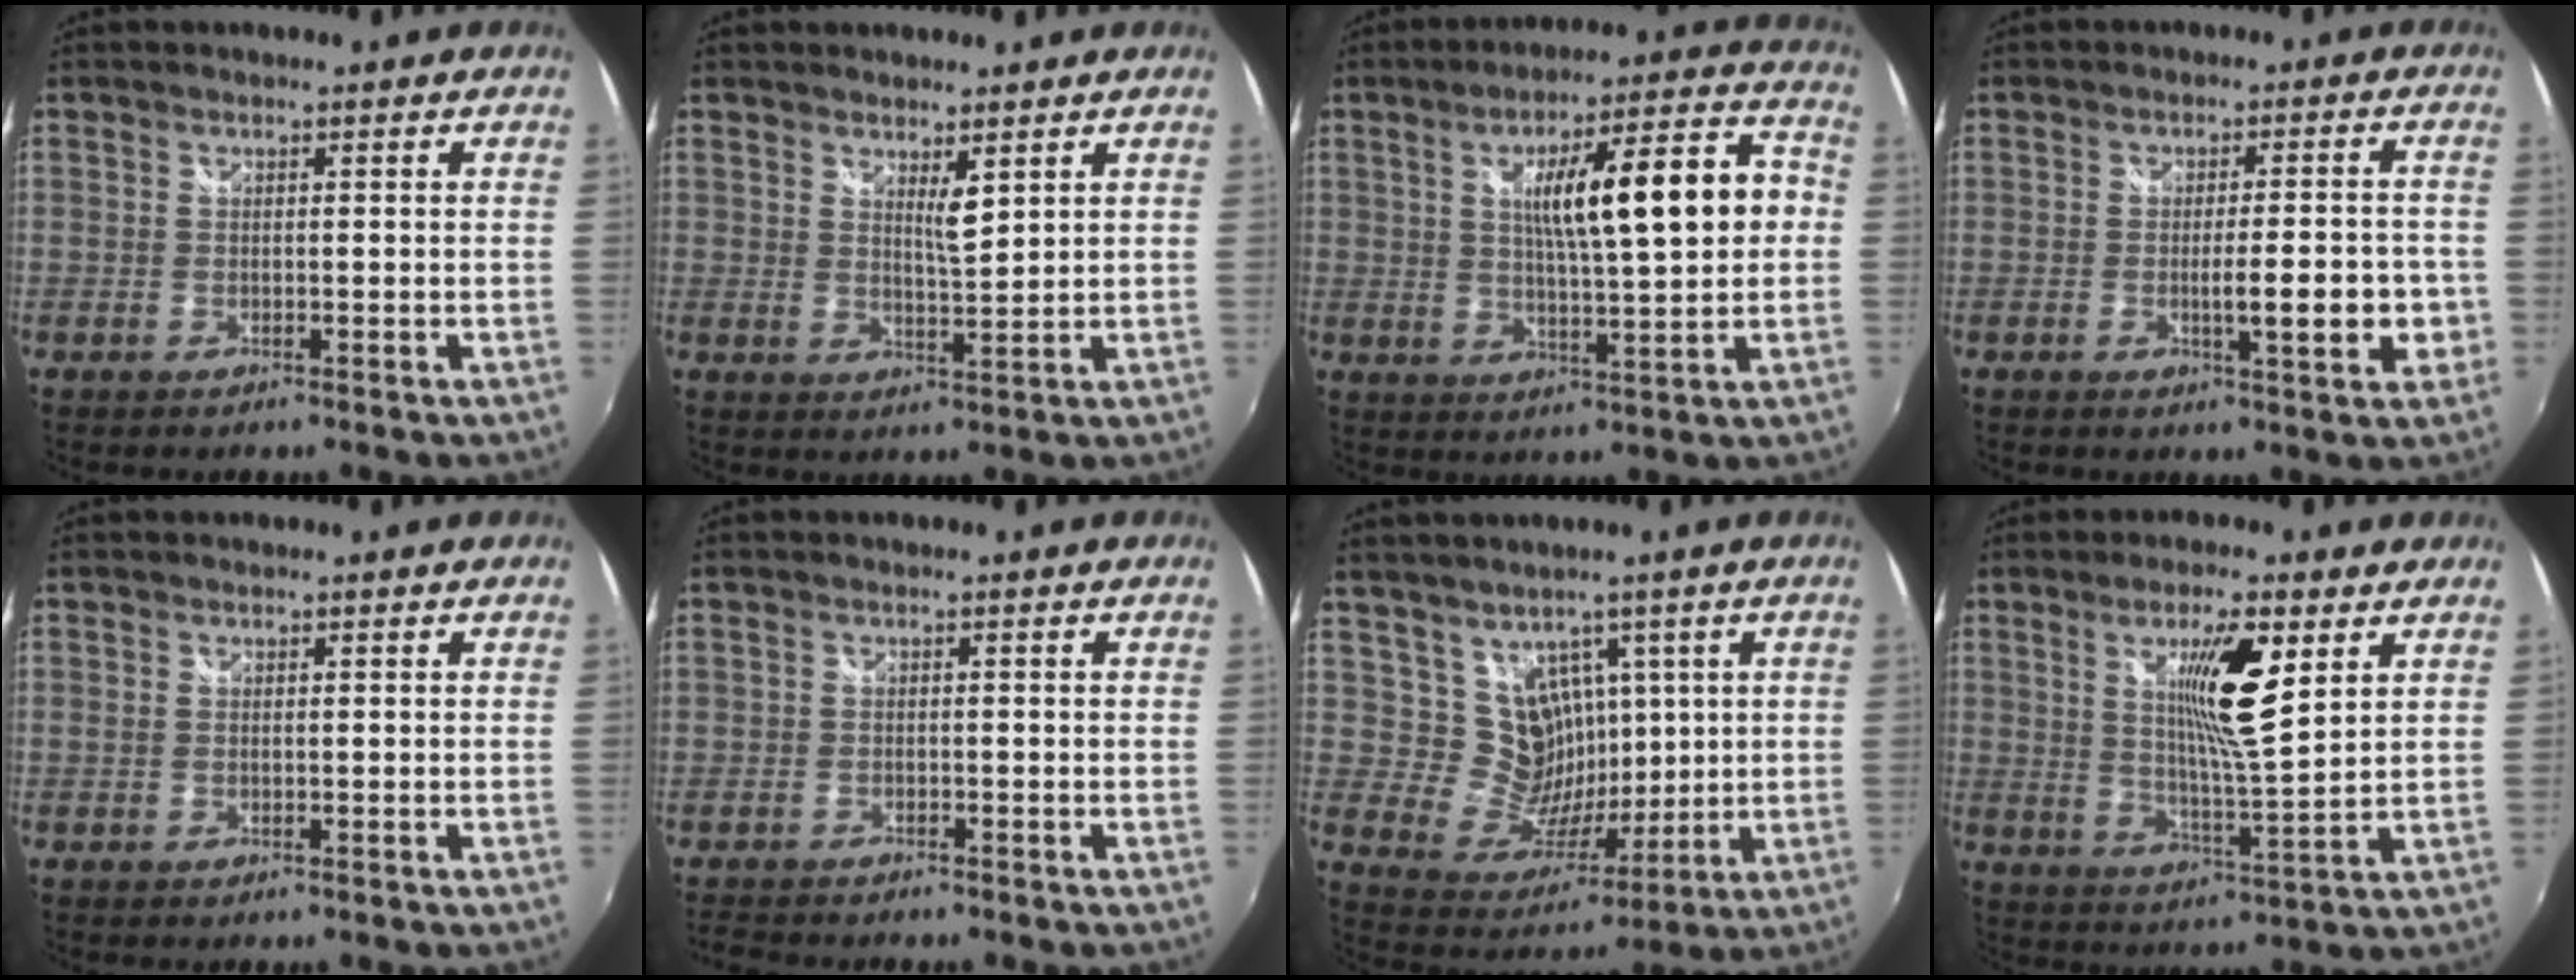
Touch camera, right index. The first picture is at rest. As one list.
[{"total": 3.3, "force": [2.3, -1.2, 2.0], "torque": [-0.025, -0.014, 0.041]}, {"total": 14.9, "force": [2.2, 1.1, 14.7], "torque": [-0.213, 0.018, 0.046]}, {"total": 8.2, "force": [-2.2, 1.6, 7.7], "torque": [-0.121, -0.014, -0.028]}, {"total": 0.0}, {"total": 2.8, "force": [-2.7, -0.9, -0.2], "torque": [-0.010, -0.017, -0.051]}, {"total": 9.7, "force": [4.4, 8.1, 2.9], "torque": [-0.047, 0.002, 0.101]}, {"total": 10.4, "force": [4.8, -0.5, 9.2], "torque": [-0.148, -0.012, 0.085]}]